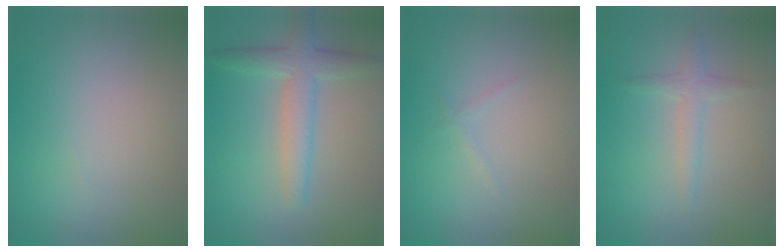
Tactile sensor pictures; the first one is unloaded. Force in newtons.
{"total": 3.9, "press": 3.9, "slide": 0.2}
{"total": 0.5, "press": 0.5, "slide": 0.1}
{"total": 1.7, "press": 1.7, "slide": 0.0}